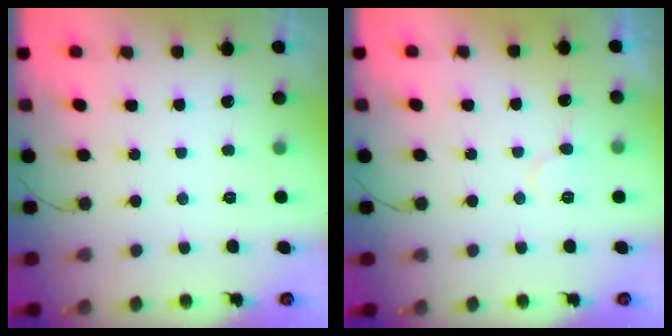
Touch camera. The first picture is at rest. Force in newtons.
{"total": 6.2, "press": 6.2, "slide": 0.4}